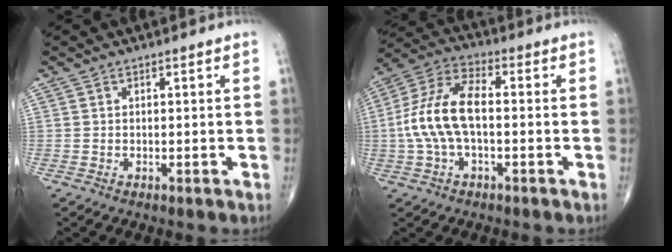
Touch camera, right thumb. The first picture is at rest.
{"total": 12.5, "force": [-0.8, 6.2, 10.8], "torque": [-0.234, 0.038, -0.020]}